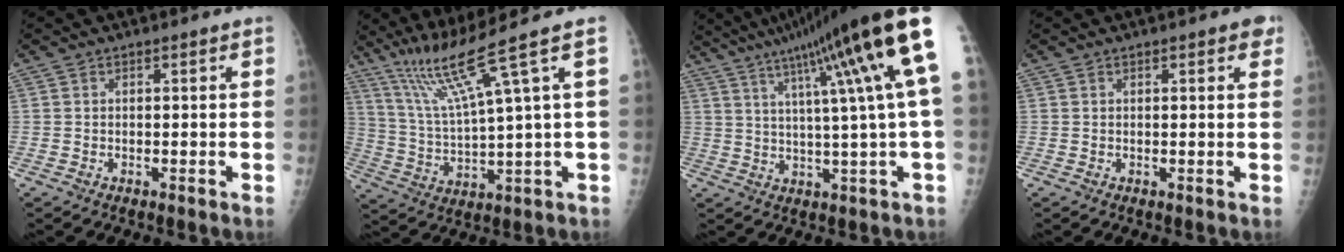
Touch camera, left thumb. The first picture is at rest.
{"total": 12.8, "force": [7.6, -2.0, 10.1], "torque": [-0.187, -0.031, 0.150]}
{"total": 20.0, "force": [9.7, -0.2, 17.6], "torque": [-0.255, 0.008, 0.139]}
{"total": 2.7, "force": [1.3, 0.8, 2.3], "torque": [-0.022, 0.000, 0.012]}